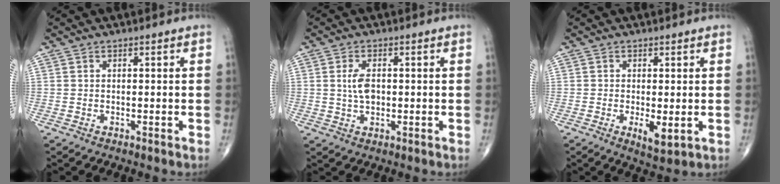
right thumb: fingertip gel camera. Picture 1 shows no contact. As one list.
[{"total": 4.0, "force": [0.3, 2.2, 3.3], "torque": [-0.062, -0.001, 0.006]}, {"total": 4.4, "force": [-0.9, 1.7, 3.9], "torque": [-0.064, -0.013, -0.012]}]